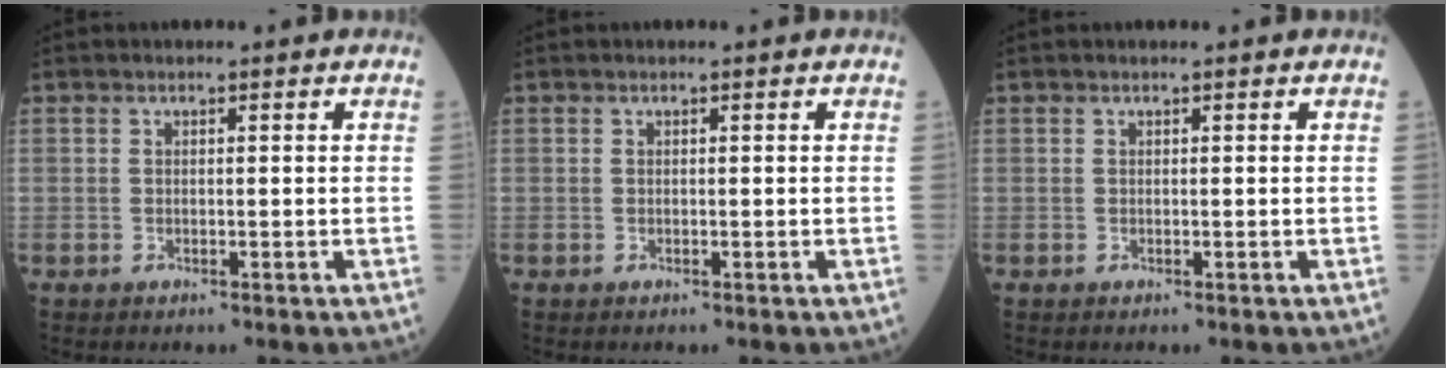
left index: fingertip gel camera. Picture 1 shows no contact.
{"total": 0.0}
{"total": 0.0}